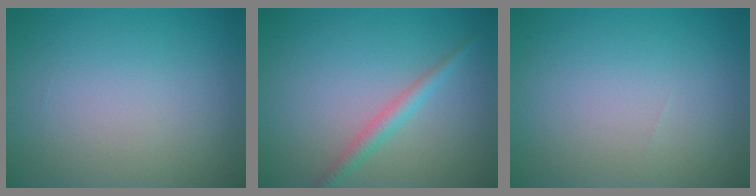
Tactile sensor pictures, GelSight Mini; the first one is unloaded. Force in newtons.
{"total": 2.0, "press": 2.0, "slide": 0.0}
{"total": 0.0}